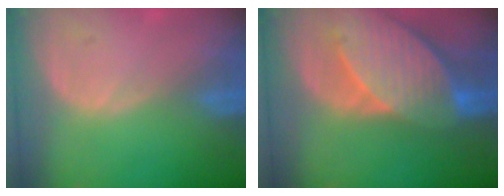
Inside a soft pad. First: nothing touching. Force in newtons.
{"total": 10.4, "press": 9.1, "slide": 5.0}